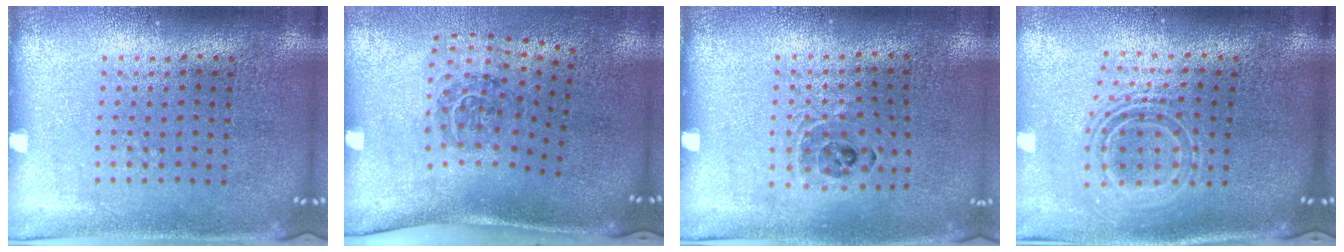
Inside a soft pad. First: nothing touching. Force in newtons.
{"total": 1.7, "press": 1.1, "slide": 1.4}
{"total": 0.9, "press": 0.9, "slide": 0.1}
{"total": 2.2, "press": 1.6, "slide": 1.5}